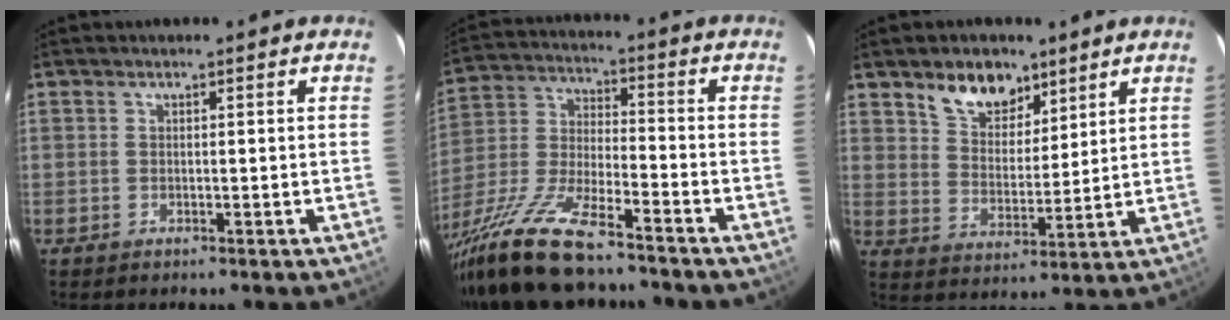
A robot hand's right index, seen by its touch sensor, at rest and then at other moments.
{"total": 19.1, "force": [-15.1, 3.5, 11.1], "torque": [-0.243, -0.043, -0.276]}
{"total": 9.5, "force": [6.4, 5.4, 4.5], "torque": [-0.071, 0.009, 0.117]}